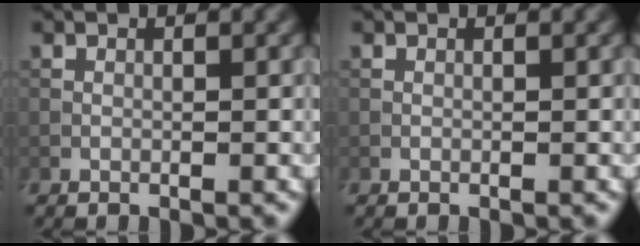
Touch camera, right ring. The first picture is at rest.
{"total": 0.0}